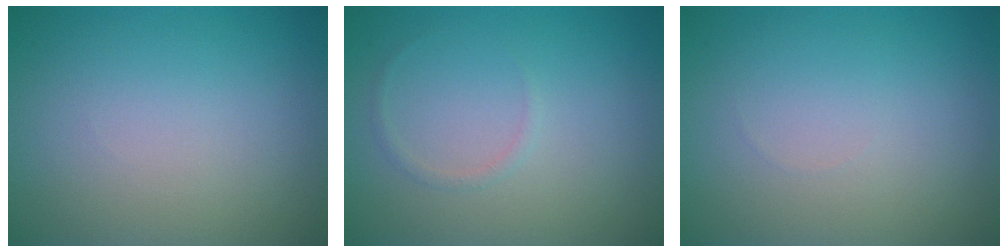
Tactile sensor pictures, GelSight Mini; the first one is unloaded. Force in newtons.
{"total": 0.6, "press": 0.6, "slide": 0.1}
{"total": 0.0}